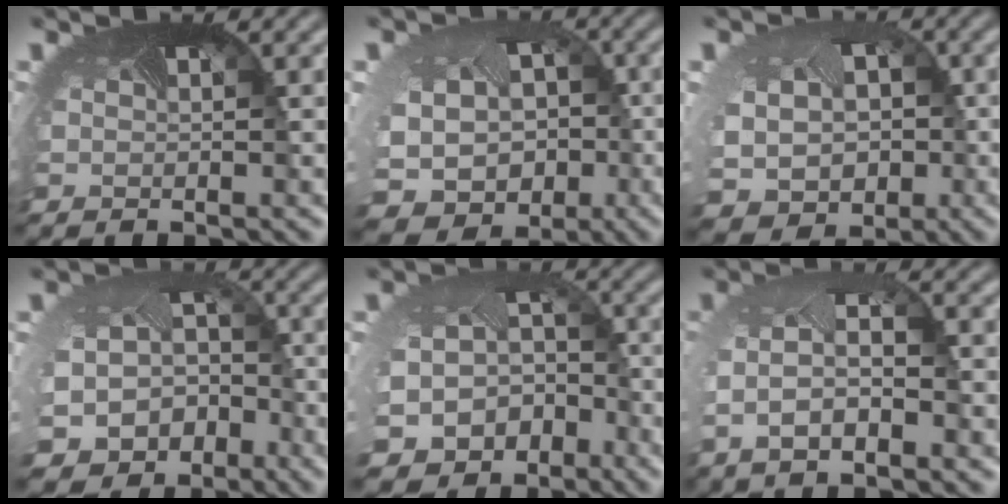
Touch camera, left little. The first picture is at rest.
{"total": 12.6, "force": [-3.8, 10.3, 6.3], "torque": [-0.146, -0.047, -0.045]}
{"total": 8.6, "force": [-1.1, 7.2, 4.5], "torque": [-0.085, -0.039, -0.014]}
{"total": 10.4, "force": [-5.5, 8.1, 3.4], "torque": [-0.078, -0.058, -0.073]}
{"total": 11.2, "force": [-6.4, 8.5, 3.6], "torque": [-0.082, -0.059, -0.079]}
{"total": 4.9, "force": [-0.4, 2.3, 4.4], "torque": [-0.098, 0.000, -0.009]}